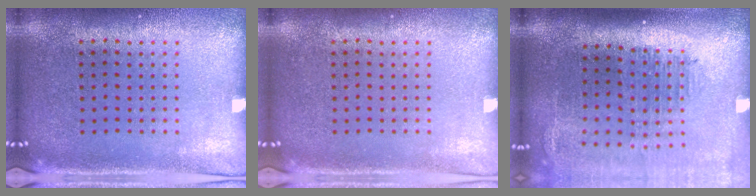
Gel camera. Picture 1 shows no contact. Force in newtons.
{"total": 0.0}
{"total": 2.1, "press": 1.7, "slide": 1.2}